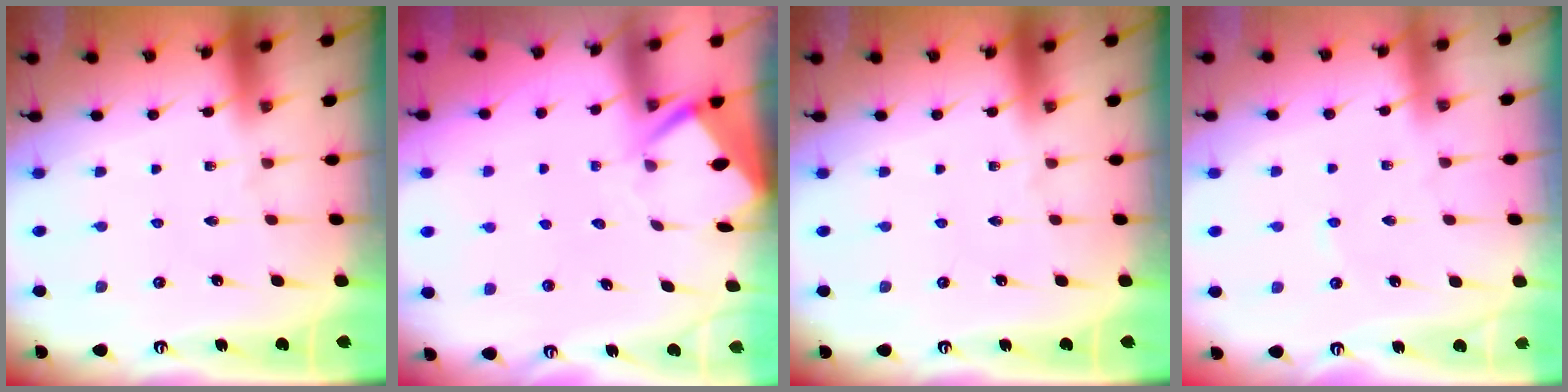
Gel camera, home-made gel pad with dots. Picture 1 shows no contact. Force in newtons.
{"total": 3.3, "press": 3.3, "slide": 0.3}
{"total": 0.0}
{"total": 1.3, "press": 1.3, "slide": 0.2}